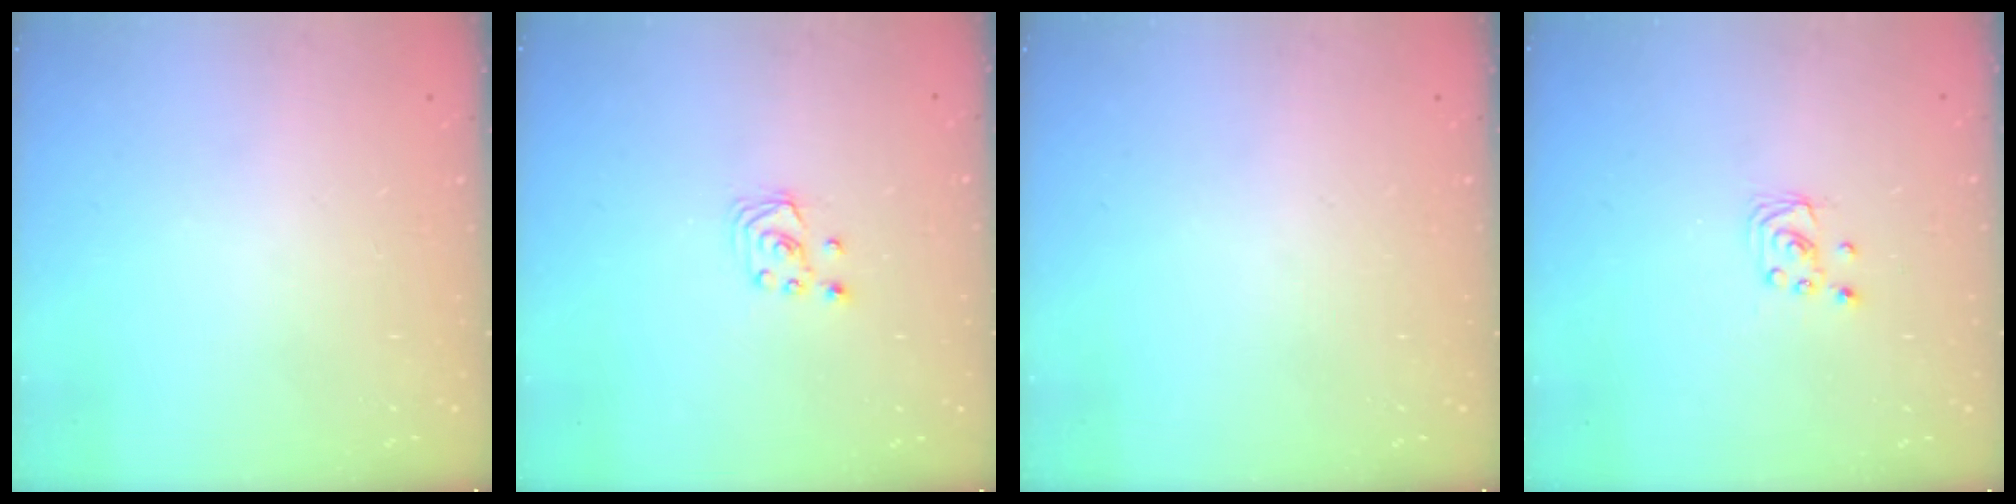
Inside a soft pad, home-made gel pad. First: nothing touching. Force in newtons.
{"total": 2.7, "press": 2.7, "slide": 0.3}
{"total": 0.0}
{"total": 2.2, "press": 2.2, "slide": 0.2}